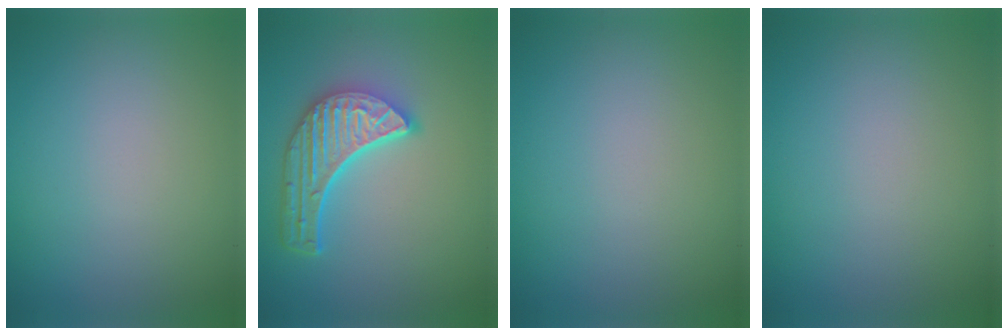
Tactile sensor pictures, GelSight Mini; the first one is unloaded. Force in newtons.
{"total": 5.7, "press": 4.4, "slide": 3.5}
{"total": 0.0}
{"total": 0.0}